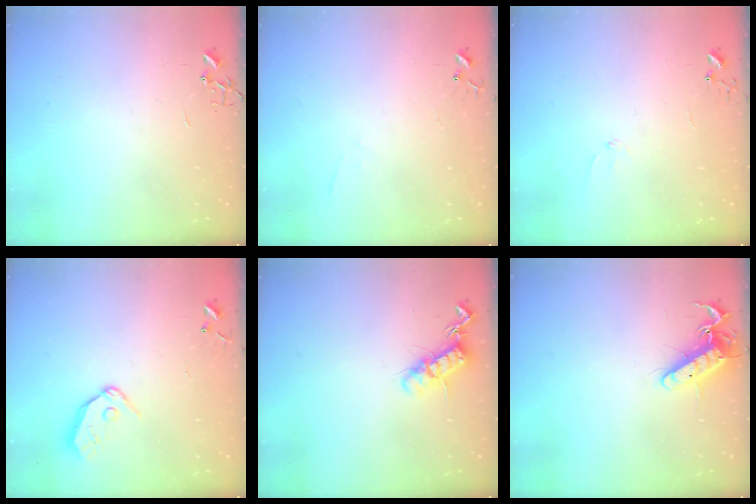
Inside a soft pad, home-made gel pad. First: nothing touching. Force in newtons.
{"total": 4.4, "press": 4.4, "slide": 0.4}
{"total": 5.5, "press": 5.5, "slide": 0.6}
{"total": 8.7, "press": 8.7, "slide": 1.0}
{"total": 12.5, "press": 12.5, "slide": 0.4}
{"total": 13.7, "press": 13.6, "slide": 1.5}